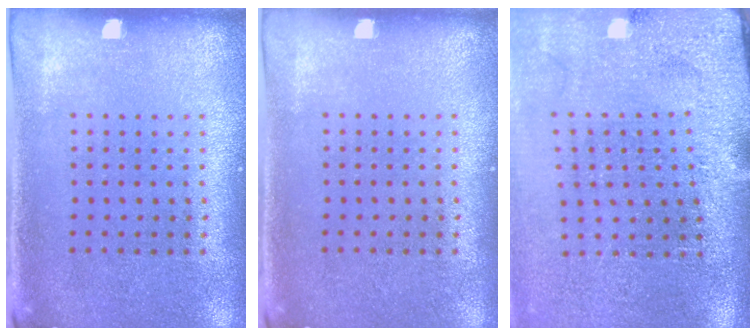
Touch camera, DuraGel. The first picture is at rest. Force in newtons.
{"total": 0.0}
{"total": 3.1, "press": 2.9, "slide": 1.3}